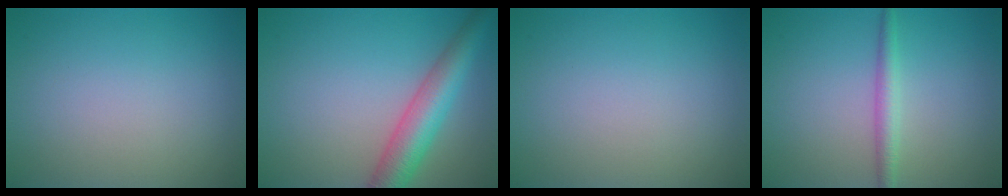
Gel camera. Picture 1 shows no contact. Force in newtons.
{"total": 5.7, "press": 5.7, "slide": 0.3}
{"total": 0.0}
{"total": 2.1, "press": 2.1, "slide": 0.0}